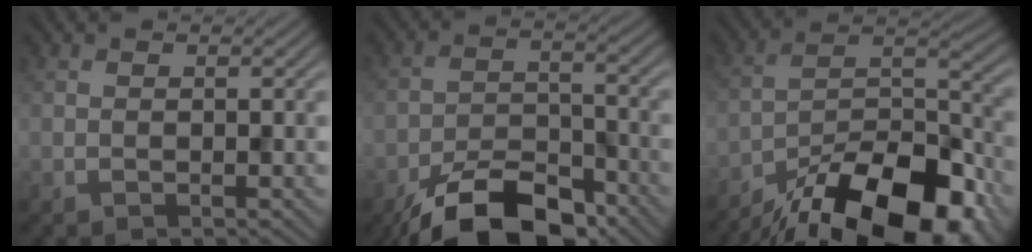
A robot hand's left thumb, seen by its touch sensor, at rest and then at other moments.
{"total": 11.3, "force": [-8.4, 4.5, 6.2], "torque": [-0.101, -0.007, -0.155]}
{"total": 20.0, "force": [-15.1, 7.6, 10.7], "torque": [-0.166, -0.035, -0.225]}